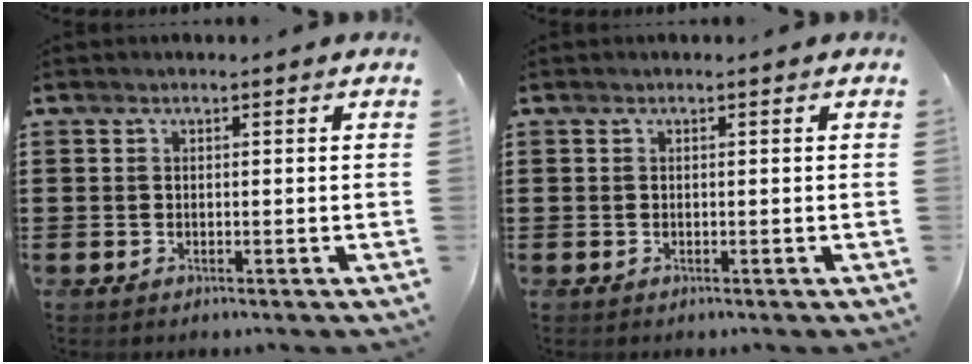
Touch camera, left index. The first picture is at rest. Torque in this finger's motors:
{"motor_torque": [0.00, 0.00, 0.00, -0.01]}